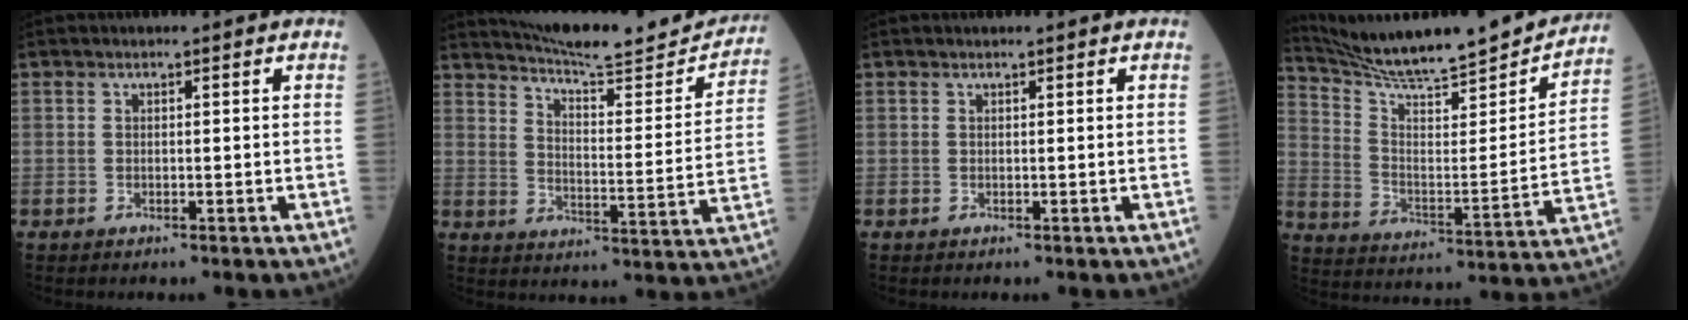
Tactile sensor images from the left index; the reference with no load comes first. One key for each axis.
{"total": 19.3, "fx": 18.3, "fy": 1.9, "fz": 5.9, "tx": -0.082, "ty": -0.046, "tz": 0.242}
{"total": 0.6, "fx": 0.5, "fy": -0.1, "fz": 0.2, "tx": -0.003, "ty": 0.005, "tz": 0.012}
{"total": 22.8, "fx": 21.2, "fy": 0.9, "fz": 8.3, "tx": -0.138, "ty": -0.056, "tz": 0.308}